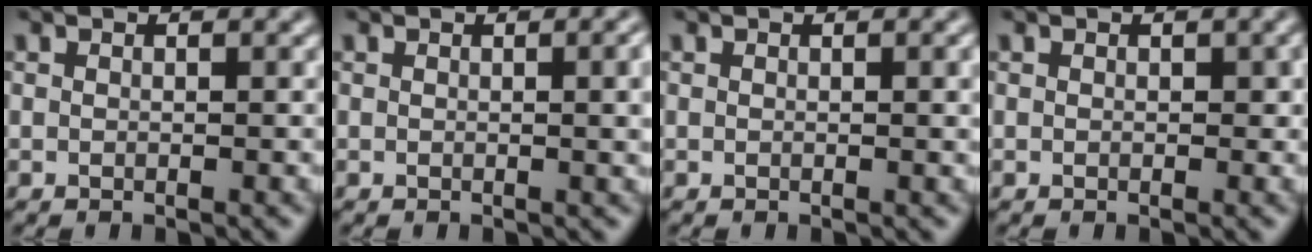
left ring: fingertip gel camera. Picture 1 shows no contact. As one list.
[{"total": 2.6, "force": [0.2, 0.8, 2.4], "torque": [-0.025, 0.004, -0.001]}, {"total": 1.1, "force": [0.1, 0.2, 1.1], "torque": [-0.014, 0.001, 0.001]}, {"total": 0.8, "force": [0.1, 0.6, 0.5], "torque": [-0.006, -0.002, 0.001]}]